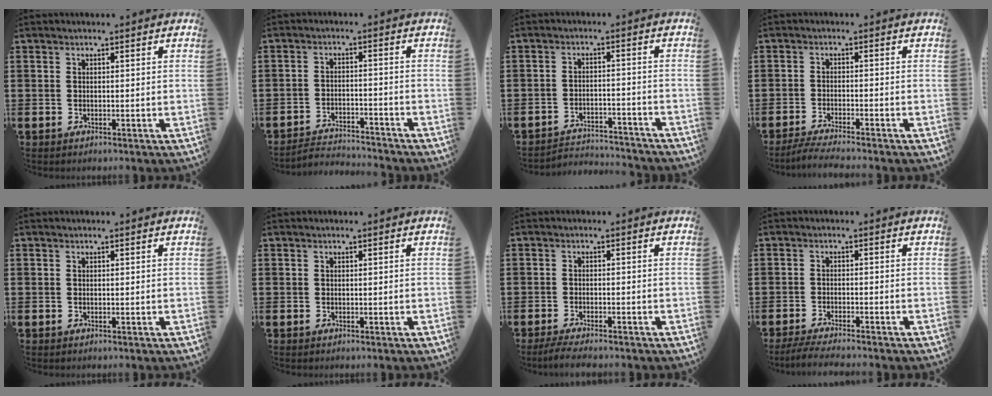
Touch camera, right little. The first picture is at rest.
{"total": 2.8, "force": [-2.8, 0.1, 0.0], "torque": [-0.007, 0.004, -0.062]}
{"total": 3.1, "force": [-3.1, 0.1, -0.1], "torque": [-0.006, 0.002, -0.068]}
{"total": 2.4, "force": [-2.1, -0.1, 1.1], "torque": [-0.018, 0.000, -0.039]}
{"total": 0.0}
{"total": 0.0}
{"total": 1.9, "force": [-1.7, 0.0, 0.9], "torque": [-0.015, 0.004, -0.034]}
{"total": 2.3, "force": [-2.1, -0.1, 1.0], "torque": [-0.015, 0.001, -0.040]}